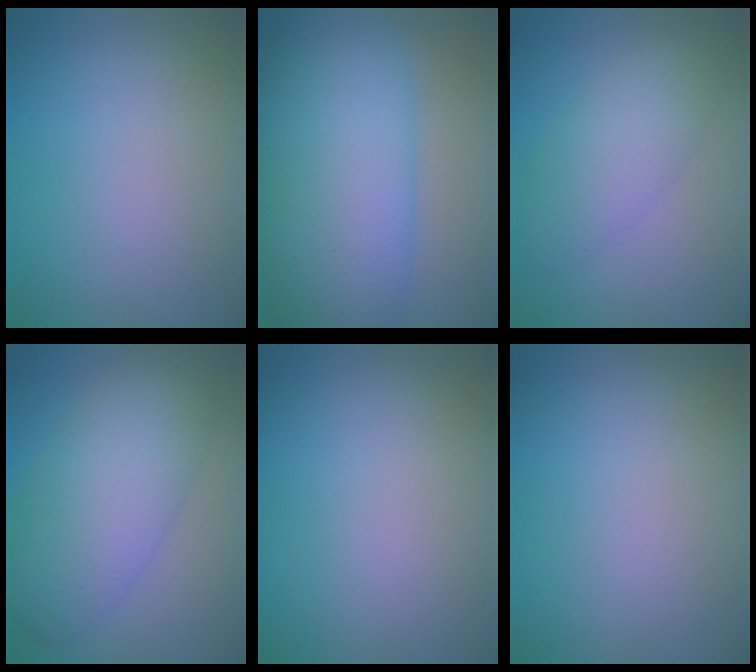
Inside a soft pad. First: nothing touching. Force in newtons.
{"total": 12.4, "press": 12.4, "slide": 0.2}
{"total": 3.7, "press": 3.7, "slide": 0.2}
{"total": 7.0, "press": 7.0, "slide": 0.3}
{"total": 0.0}
{"total": 0.0}